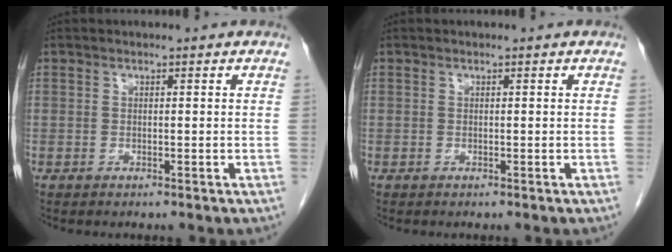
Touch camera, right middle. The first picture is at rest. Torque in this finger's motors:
{"motor_torque": [0.00, 0.00, 0.00, 0.00]}